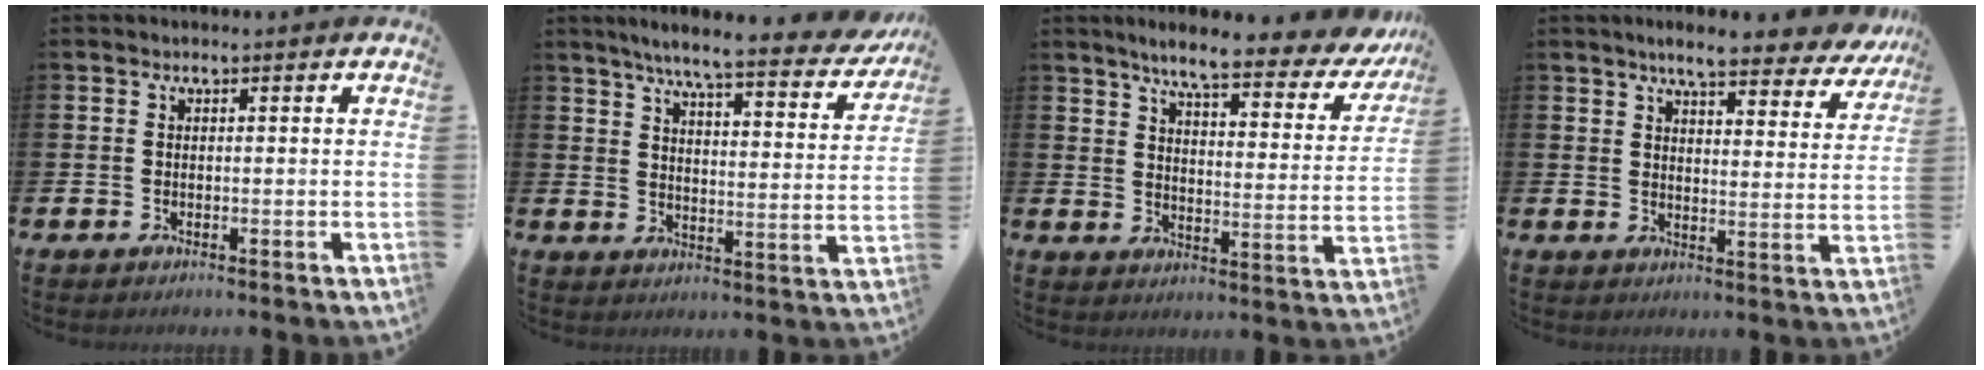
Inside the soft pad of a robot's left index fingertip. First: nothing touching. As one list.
[{"total": 6.8, "force": [5.9, 0.4, 3.2], "torque": [-0.074, -0.044, 0.093]}, {"total": 7.6, "force": [6.6, 1.0, 3.7], "torque": [-0.075, -0.041, 0.107]}, {"total": 6.8, "force": [6.1, 1.1, 2.8], "torque": [-0.063, -0.031, 0.105]}]